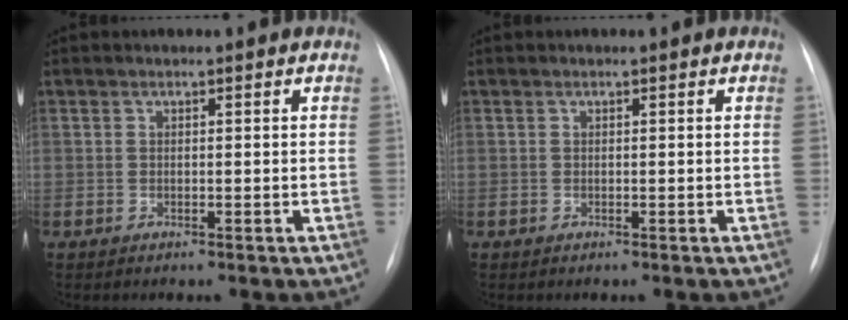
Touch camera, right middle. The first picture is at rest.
{"total": 0.0}